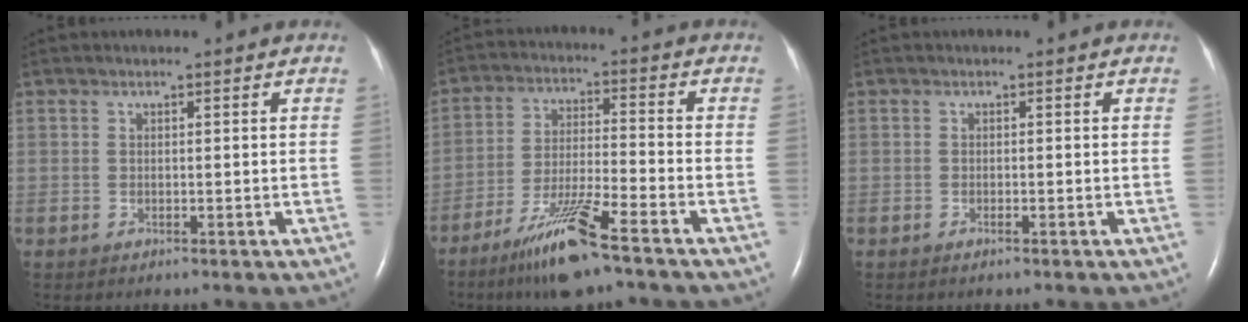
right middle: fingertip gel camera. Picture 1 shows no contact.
{"total": 10.8, "force": [-7.4, 0.0, 7.8], "torque": [-0.156, -0.031, -0.138]}
{"total": 0.5, "force": [-0.4, 0.0, 0.4], "torque": [-0.010, -0.001, -0.006]}